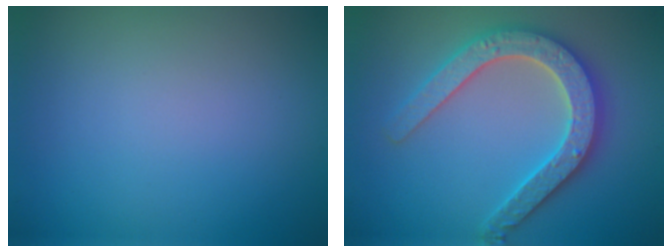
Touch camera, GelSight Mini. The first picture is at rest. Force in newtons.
{"total": 5.1, "press": 5.0, "slide": 0.9}